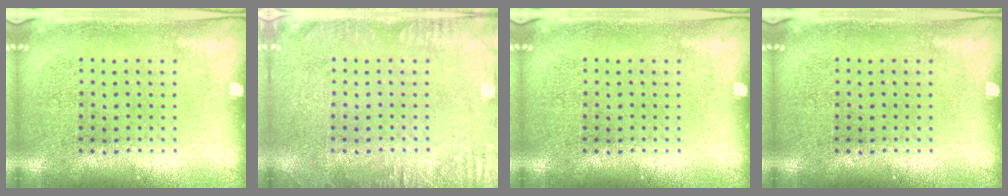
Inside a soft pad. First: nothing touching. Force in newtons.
{"total": 2.3, "press": 2.3, "slide": 0.2}
{"total": 0.0}
{"total": 0.0}